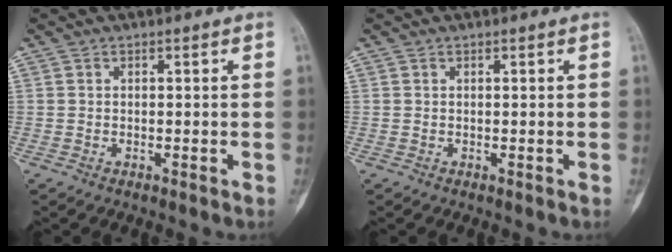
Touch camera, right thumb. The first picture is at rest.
{"total": 0.0}